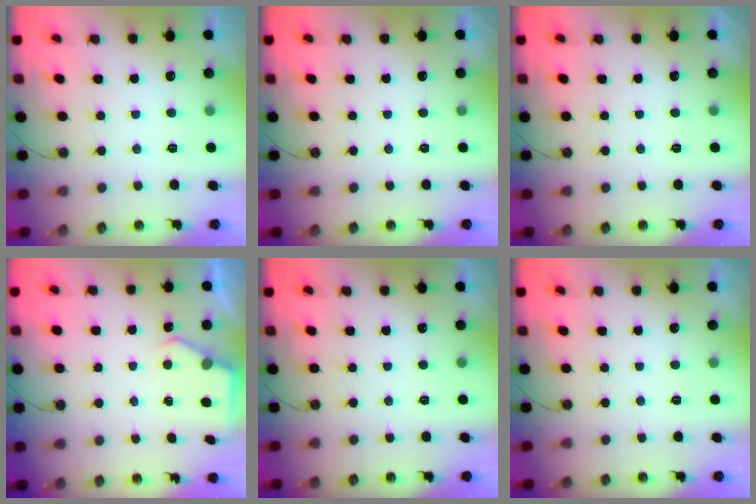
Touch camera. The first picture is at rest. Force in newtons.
{"total": 0.0}
{"total": 0.0}
{"total": 2.8, "press": 2.8, "slide": 0.4}
{"total": 0.0}
{"total": 0.0}